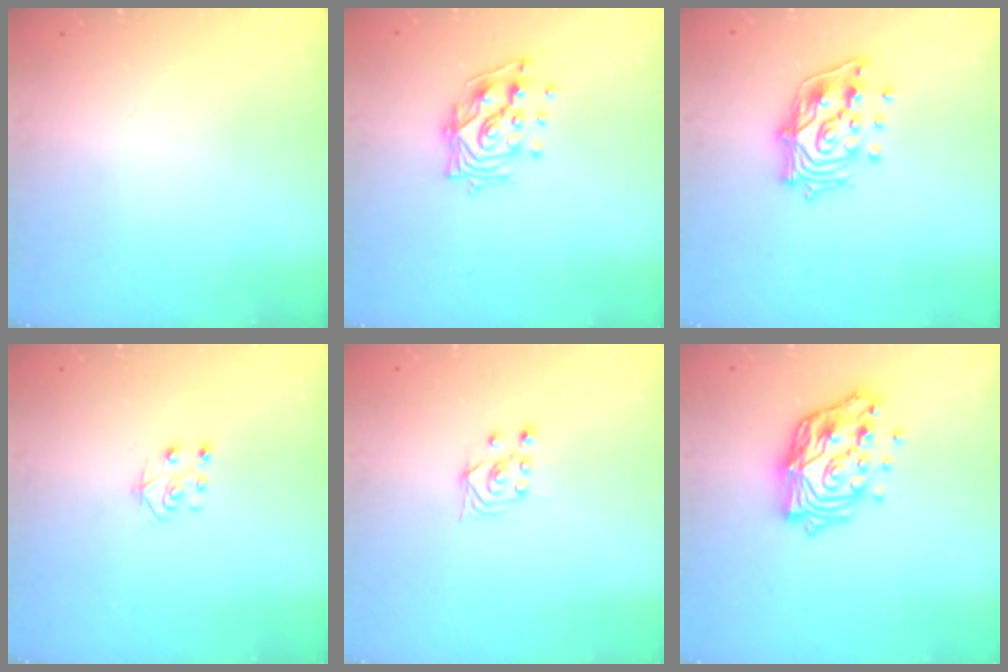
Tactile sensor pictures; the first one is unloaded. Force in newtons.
{"total": 11.7, "press": 11.6, "slide": 1.4}
{"total": 14.9, "press": 14.8, "slide": 2.2}
{"total": 6.9, "press": 6.9, "slide": 0.6}
{"total": 2.5, "press": 2.2, "slide": 1.2}
{"total": 16.1, "press": 16.0, "slide": 1.3}